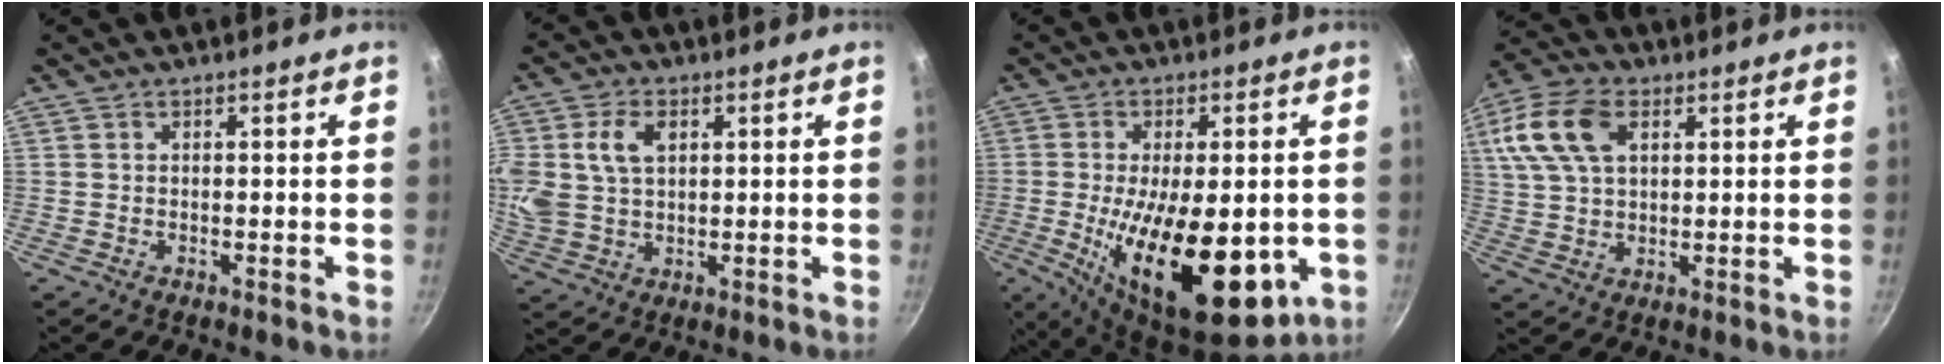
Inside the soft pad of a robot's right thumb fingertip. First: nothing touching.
{"total": 13.9, "force": [3.4, 10.1, 8.9], "torque": [-0.194, 0.015, 0.069]}
{"total": 20.8, "force": [-4.0, 9.3, 18.2], "torque": [-0.281, -0.015, -0.053]}
{"total": 12.8, "force": [4.4, 7.8, 9.1], "torque": [-0.173, 0.009, 0.077]}